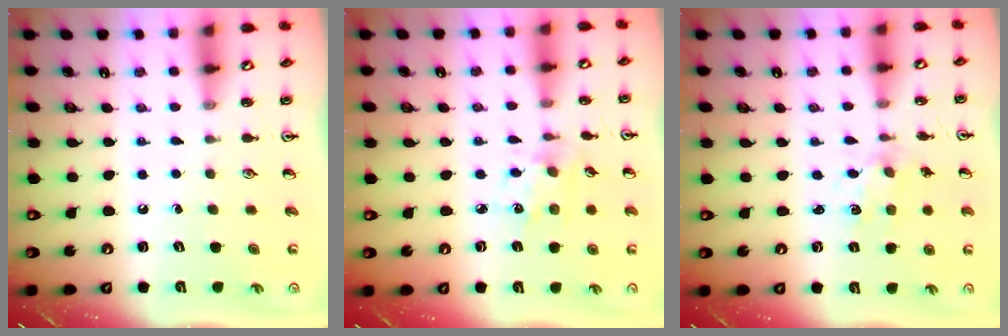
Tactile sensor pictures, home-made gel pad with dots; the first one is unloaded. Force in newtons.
{"total": 2.9, "press": 2.9, "slide": 0.7}
{"total": 2.0, "press": 2.0, "slide": 0.5}